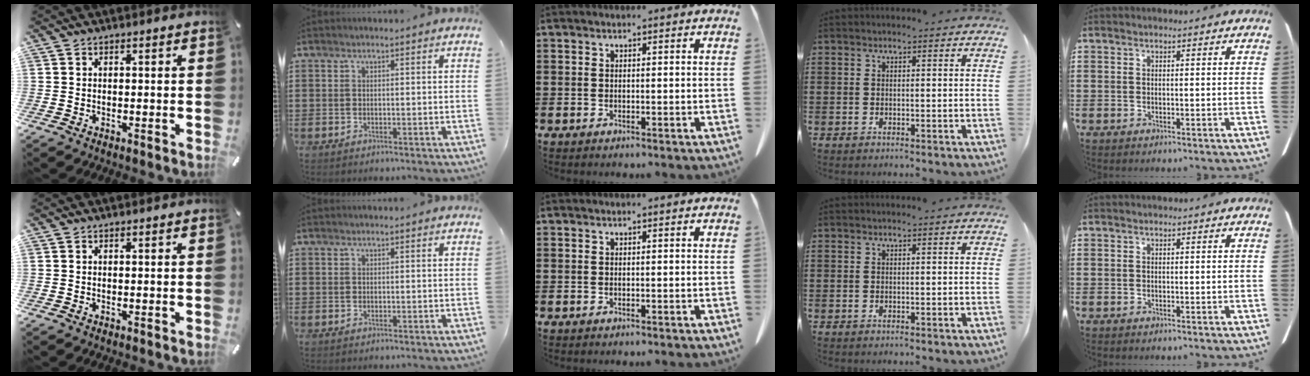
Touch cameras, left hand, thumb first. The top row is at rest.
{}